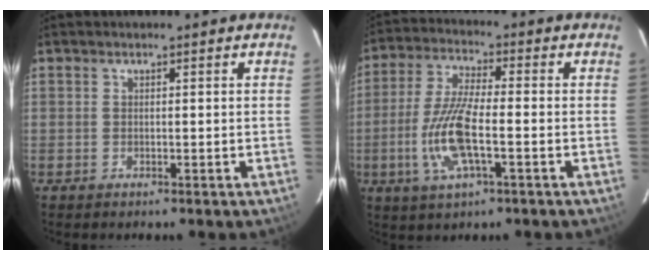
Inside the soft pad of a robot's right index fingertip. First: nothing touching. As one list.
[{"total": 11.3, "force": [-3.0, 3.1, 10.5], "torque": [-0.223, -0.004, -0.061]}]